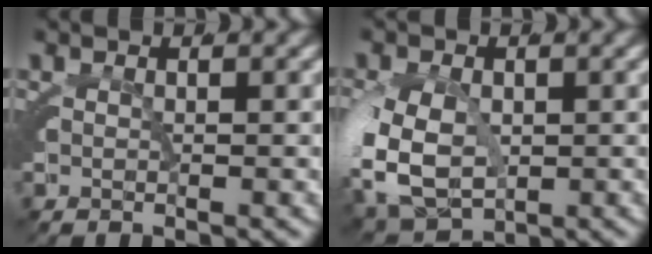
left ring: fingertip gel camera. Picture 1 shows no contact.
{"total": 7.6, "force": [-2.3, 6.5, 3.3], "torque": [-0.105, -0.038, -0.028]}